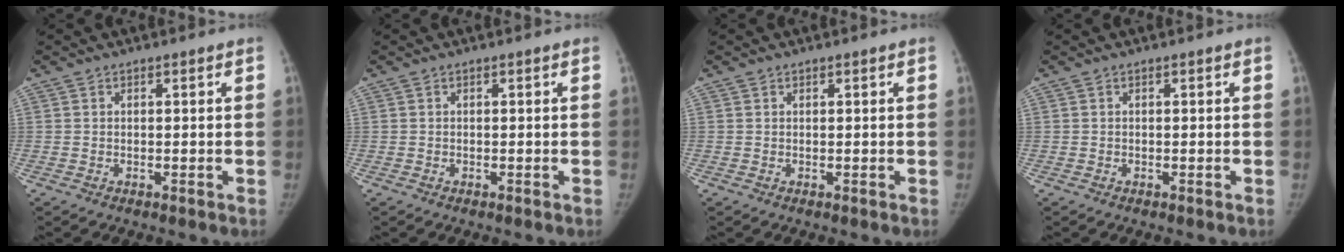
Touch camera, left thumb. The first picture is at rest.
{"total": 0.0}
{"total": 0.0}
{"total": 0.0}